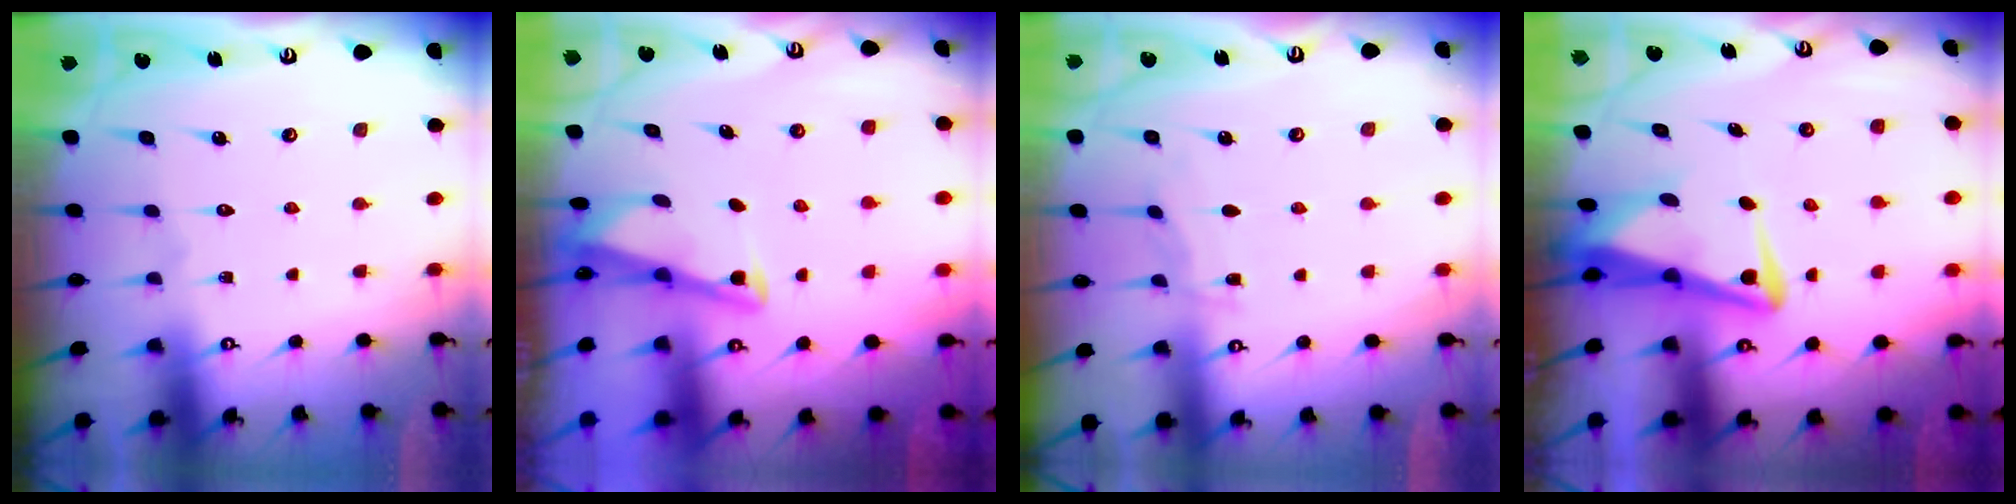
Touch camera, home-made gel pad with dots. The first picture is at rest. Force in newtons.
{"total": 3.1, "press": 3.1, "slide": 0.4}
{"total": 2.9, "press": 2.9, "slide": 0.3}
{"total": 6.3, "press": 6.2, "slide": 1.5}